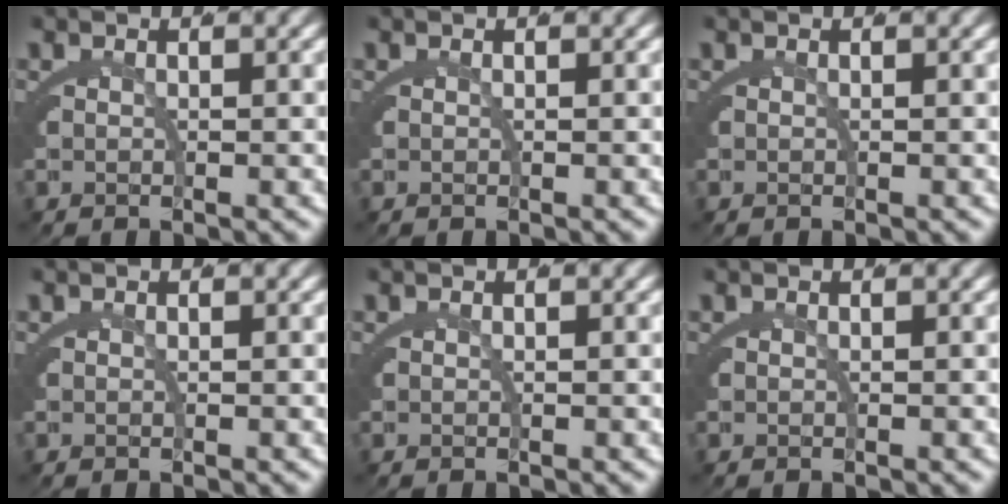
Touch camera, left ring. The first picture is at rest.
{"total": 0.0}
{"total": 0.0}
{"total": 0.0}
{"total": 0.0}
{"total": 0.0}